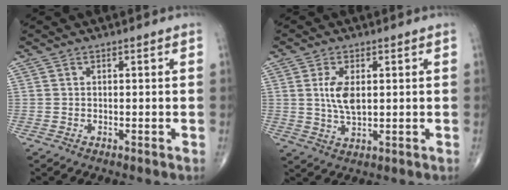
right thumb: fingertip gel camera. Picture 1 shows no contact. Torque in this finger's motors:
{"motor_torque": [0.56, 1.58, 0.73, 0.10, 0.07]}